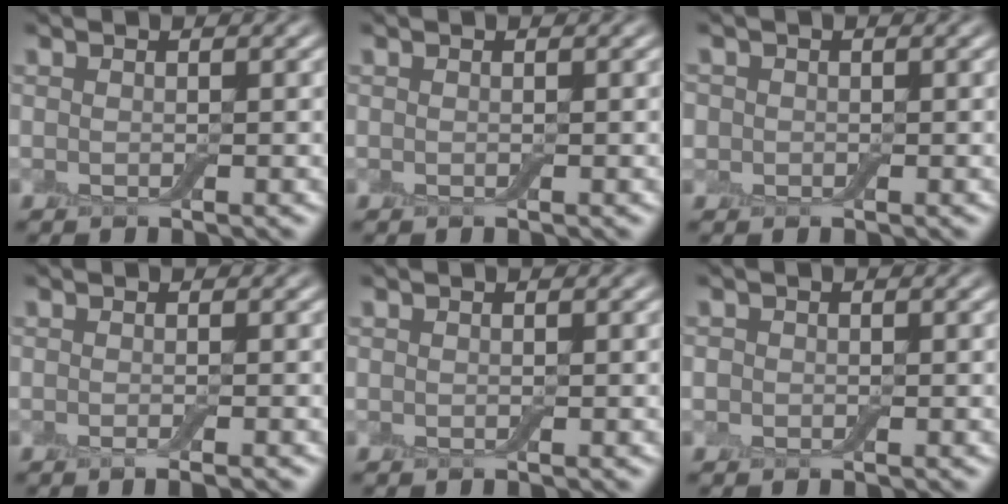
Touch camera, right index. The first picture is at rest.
{"total": 0.0}
{"total": 1.5, "force": [0.1, 1.4, 0.3], "torque": [0.000, 0.002, -0.008]}
{"total": 1.5, "force": [-0.6, 0.3, 1.3], "torque": [-0.010, -0.004, -0.010]}
{"total": 0.0}
{"total": 0.7, "force": [-0.1, 0.7, 0.1], "torque": [0.002, -0.004, -0.006]}